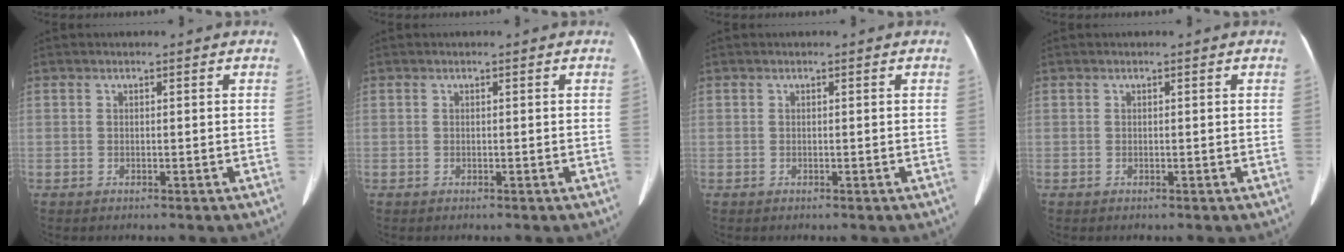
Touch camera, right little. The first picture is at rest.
{"total": 0.0}
{"total": 0.0}
{"total": 0.0}